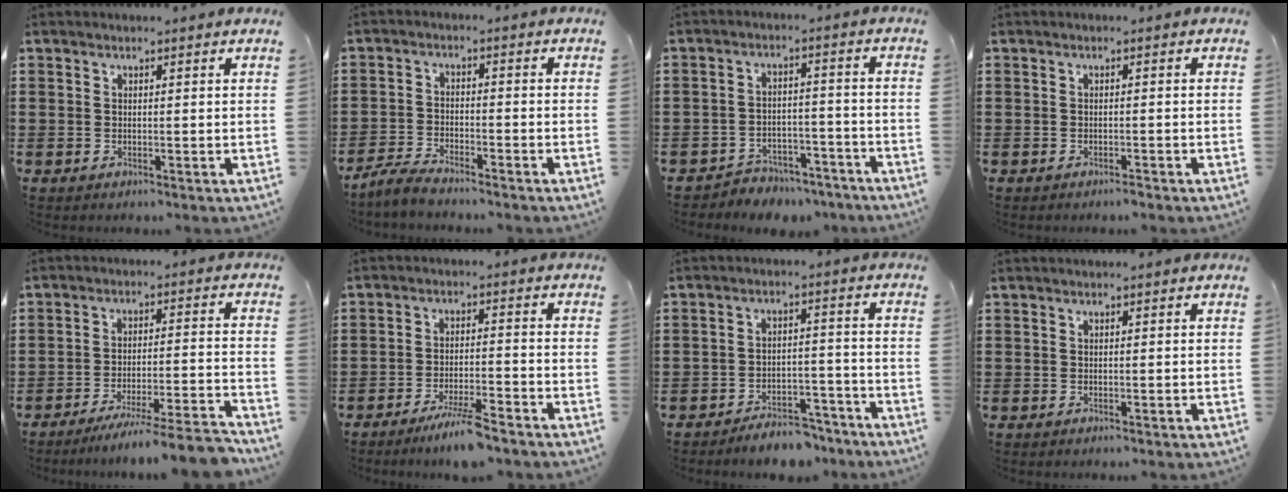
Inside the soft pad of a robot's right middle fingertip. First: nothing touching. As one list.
[{"total": 3.6, "force": [-3.5, 0.3, 1.1], "torque": [-0.036, -0.002, -0.072]}, {"total": 4.2, "force": [-4.1, 0.8, -0.1], "torque": [-0.005, 0.002, -0.086]}, {"total": 0.6, "force": [-0.6, 0.0, 0.2], "torque": [-0.006, -0.001, -0.011]}, {"total": 7.3, "force": [-6.6, -0.3, 3.1], "torque": [-0.041, -0.007, -0.119]}, {"total": 5.5, "force": [-4.6, 0.0, 3.0], "torque": [-0.062, -0.011, -0.083]}, {"total": 5.0, "force": [-4.9, 0.7, 0.7], "torque": [-0.012, 0.009, -0.099]}, {"total": 0.0}]